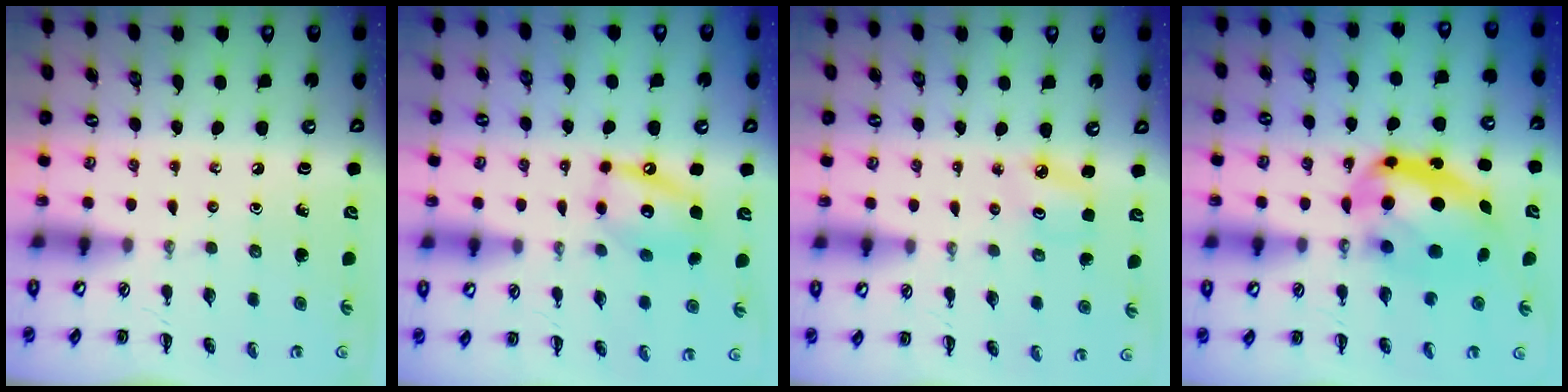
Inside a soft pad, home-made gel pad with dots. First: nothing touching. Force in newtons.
{"total": 11.9, "press": 11.7, "slide": 2.3}
{"total": 2.6, "press": 2.5, "slide": 0.6}
{"total": 13.6, "press": 13.2, "slide": 2.9}